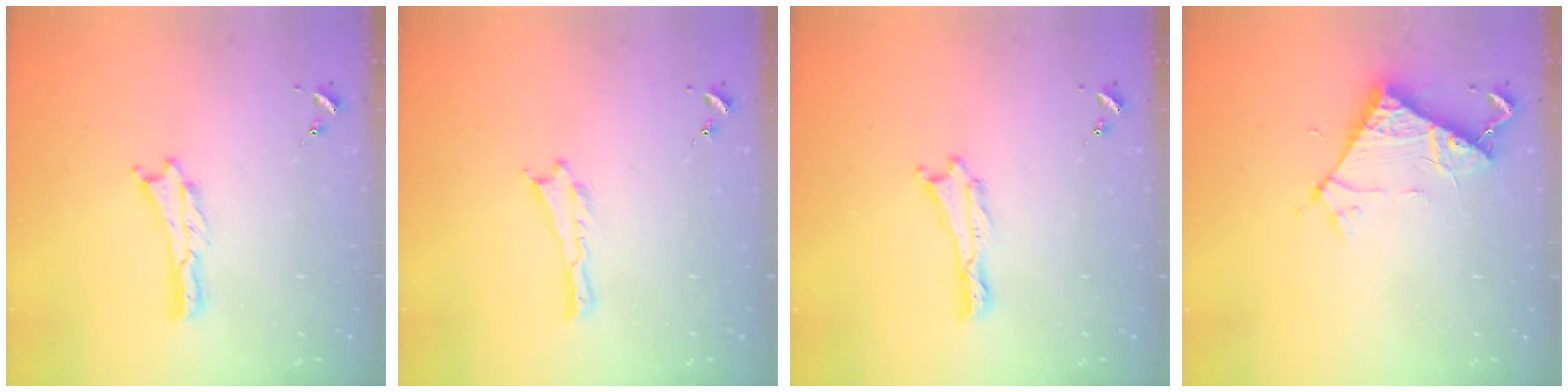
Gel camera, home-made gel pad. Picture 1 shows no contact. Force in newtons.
{"total": 0.0}
{"total": 0.0}
{"total": 6.4, "press": 6.4, "slide": 0.3}